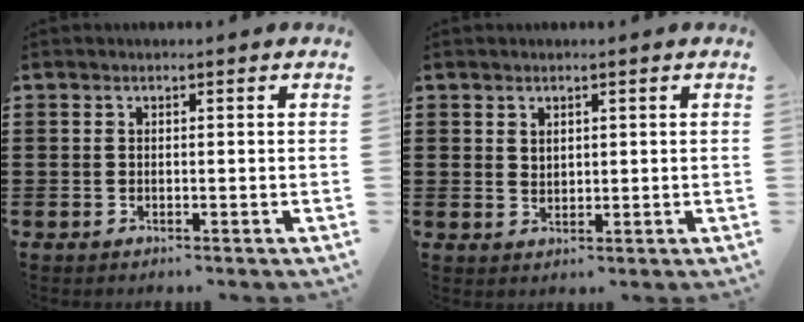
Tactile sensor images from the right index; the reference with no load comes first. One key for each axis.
{"total": 1.6, "fx": 1.3, "fy": 0.9, "fz": 0.3, "tx": -0.007, "ty": 0.002, "tz": 0.026}